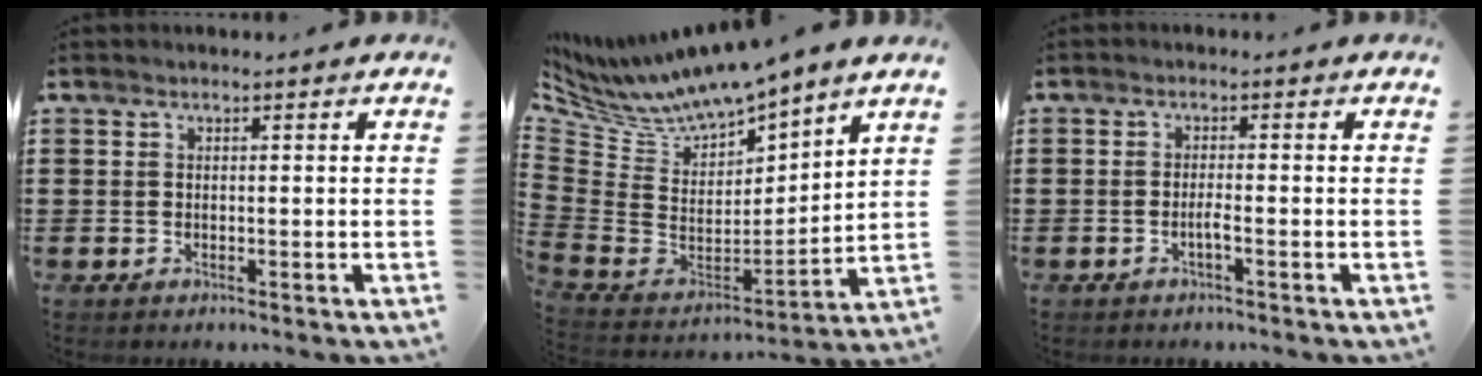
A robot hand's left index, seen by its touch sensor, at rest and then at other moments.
{"total": 7.8, "force": [7.5, 0.7, 2.3], "torque": [-0.085, -0.065, 0.129]}
{"total": 1.4, "force": [-0.7, 0.0, 1.2], "torque": [-0.023, -0.003, -0.012]}